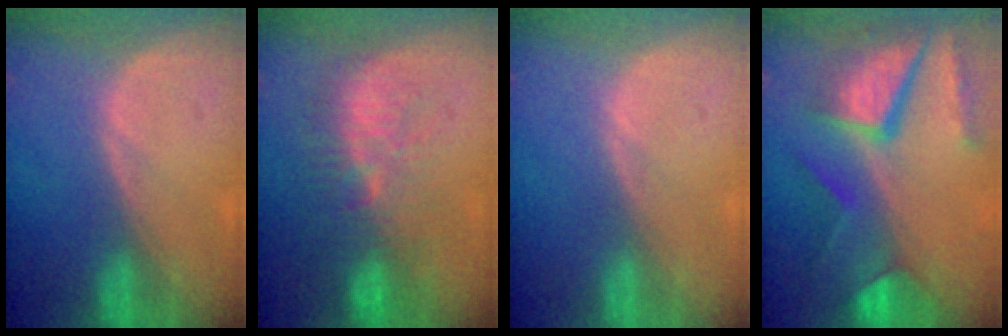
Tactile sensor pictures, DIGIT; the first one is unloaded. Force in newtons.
{"total": 9.8, "press": 9.0, "slide": 3.8}
{"total": 0.0}
{"total": 11.2, "press": 9.3, "slide": 6.3}